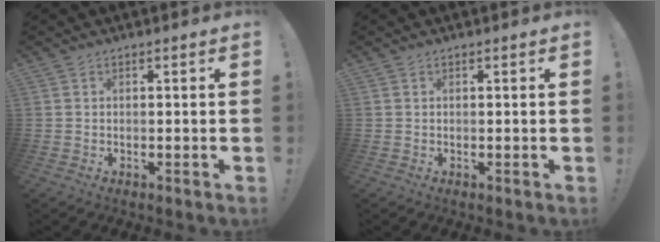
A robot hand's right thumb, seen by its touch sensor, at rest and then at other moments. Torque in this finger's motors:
{"motor_torque": [-0.01, 0.02, -0.05, 0.04, 0.00]}